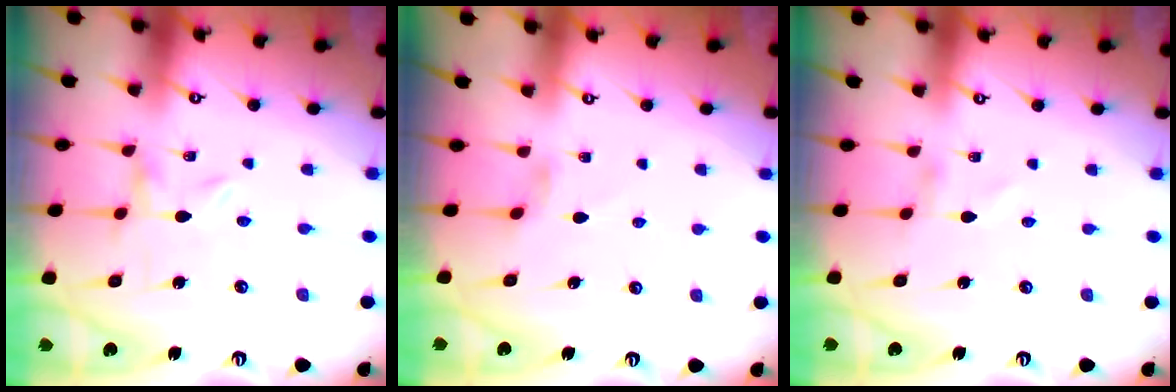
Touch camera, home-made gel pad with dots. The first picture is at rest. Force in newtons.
{"total": 0.9, "press": 0.8, "slide": 0.4}
{"total": 0.9, "press": 0.8, "slide": 0.1}